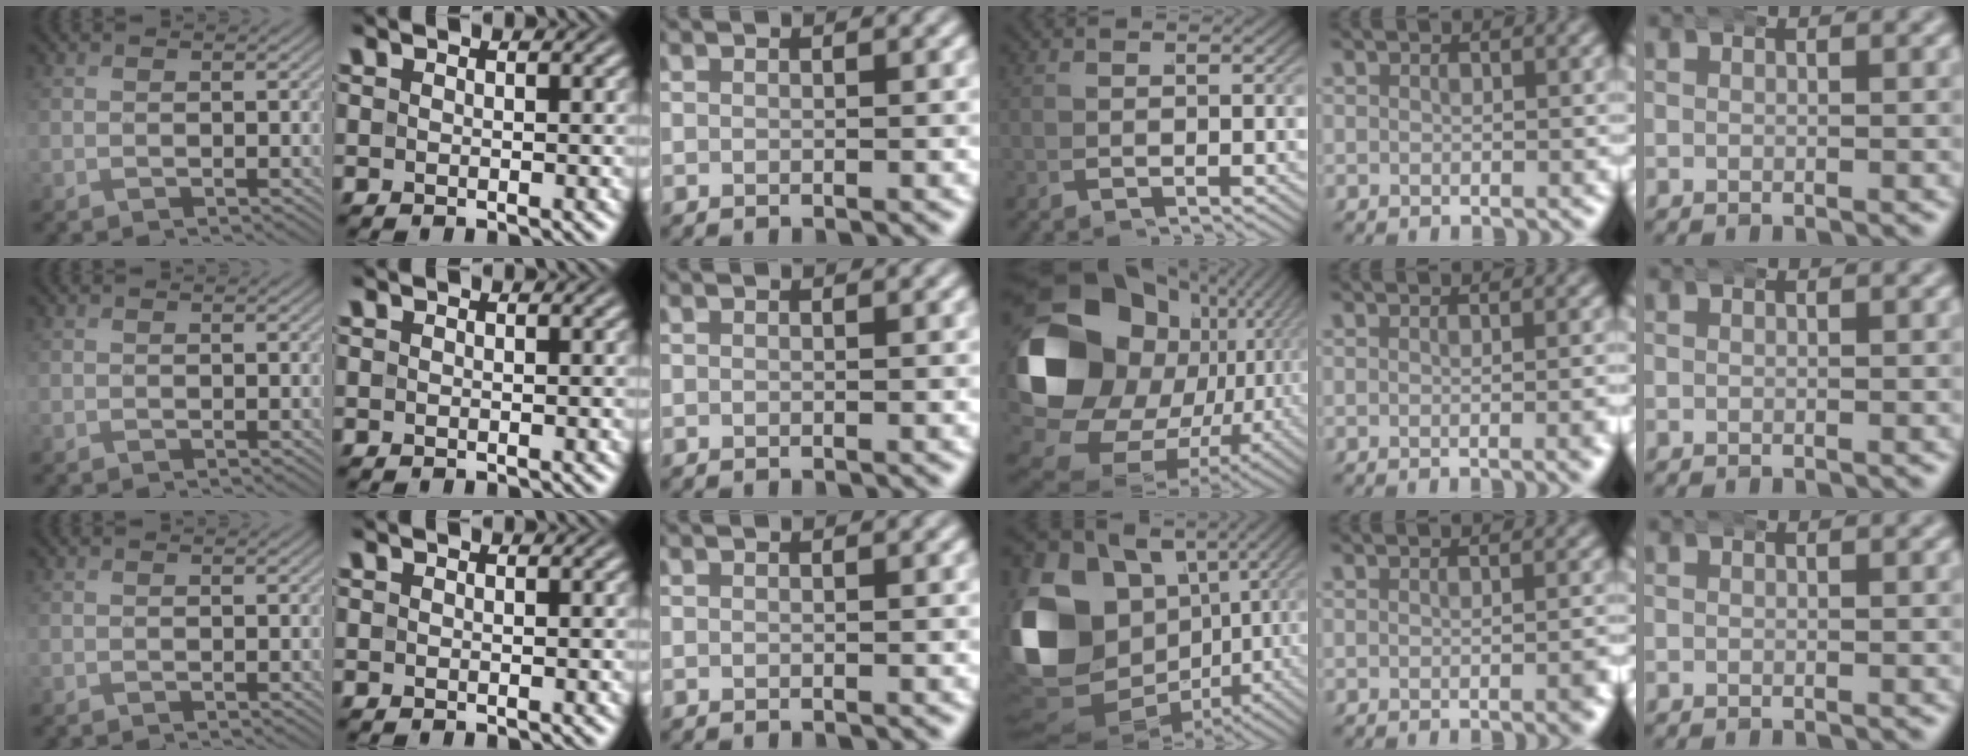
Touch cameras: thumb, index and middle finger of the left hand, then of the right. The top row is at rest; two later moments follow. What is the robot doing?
{"motion": "wrap", "object": "bandana"}